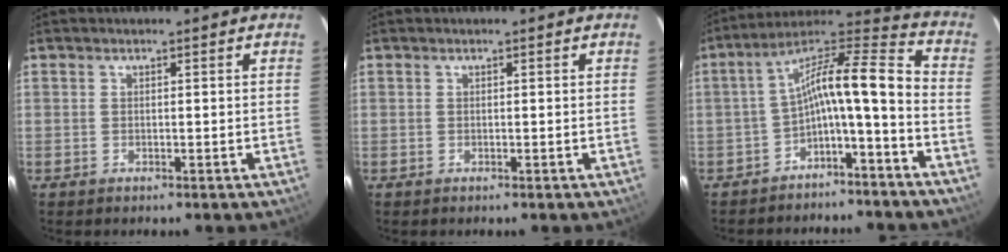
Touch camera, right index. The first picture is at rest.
{"total": 0.0}
{"total": 12.9, "force": [-5.3, 2.5, 11.4], "torque": [-0.207, 0.031, -0.092]}